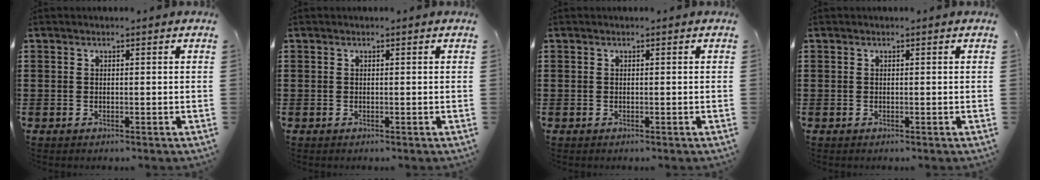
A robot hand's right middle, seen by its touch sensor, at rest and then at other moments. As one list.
[{"total": 0.0}, {"total": 0.0}, {"total": 0.0}]